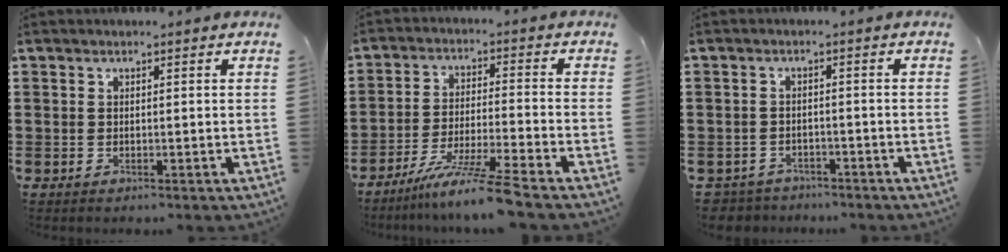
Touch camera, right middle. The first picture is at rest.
{"total": 8.5, "force": [-7.0, -1.1, 4.8], "torque": [-0.092, -0.019, -0.135]}
{"total": 2.7, "force": [-2.6, 0.5, -0.4], "torque": [-0.004, -0.002, -0.060]}